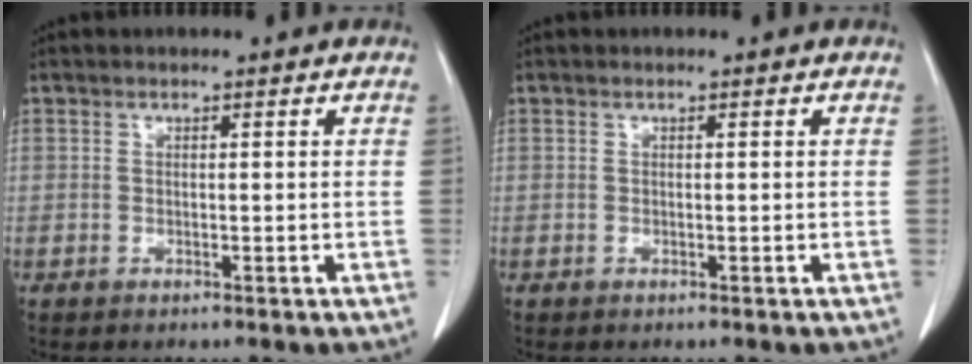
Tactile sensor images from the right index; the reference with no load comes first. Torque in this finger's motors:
{"motor_torque": [0.06, -0.01, 0.02, 0.01]}